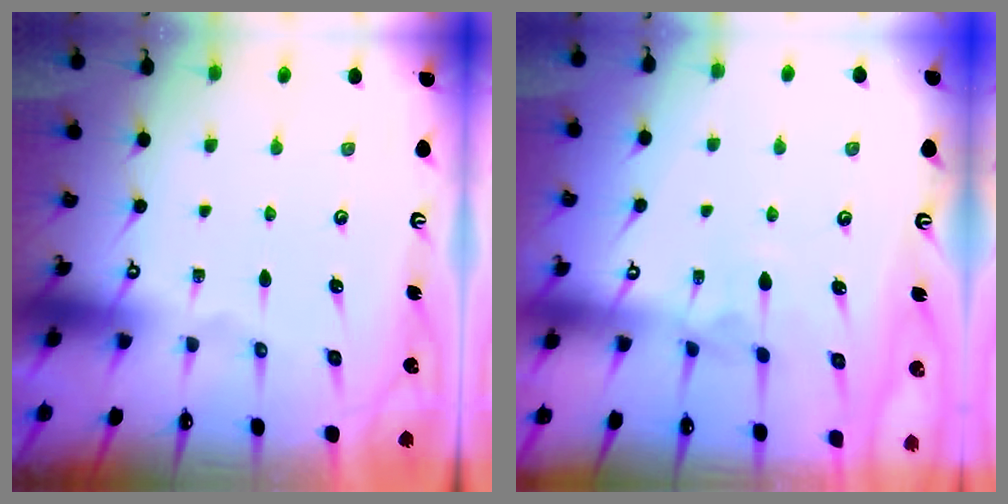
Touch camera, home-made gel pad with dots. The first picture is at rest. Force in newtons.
{"total": 2.0, "press": 1.9, "slide": 0.5}